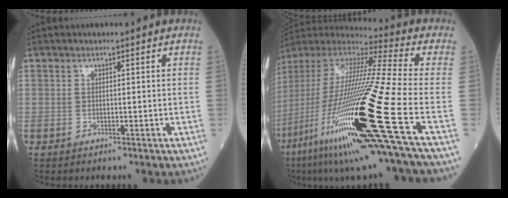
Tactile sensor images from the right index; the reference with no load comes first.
{"total": 32.8, "force": [-11.2, 1.5, 30.8], "torque": [-0.579, -0.070, -0.211]}